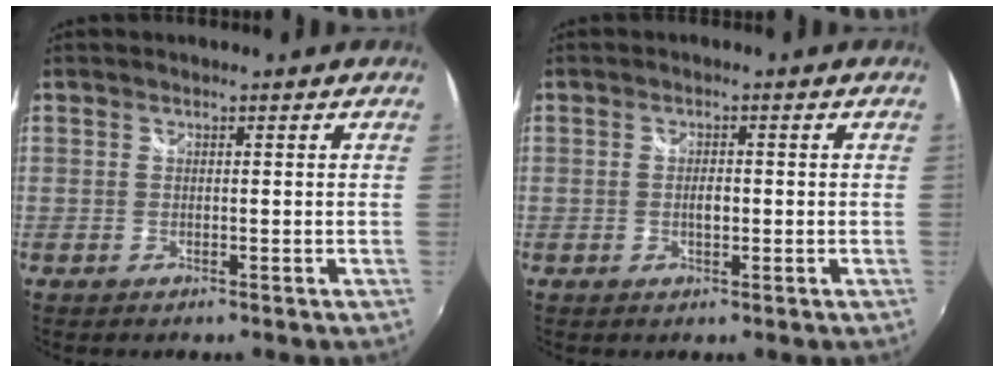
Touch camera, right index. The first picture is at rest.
{"total": 2.0, "force": [-0.3, 1.1, 1.7], "torque": [-0.028, 0.001, -0.006]}